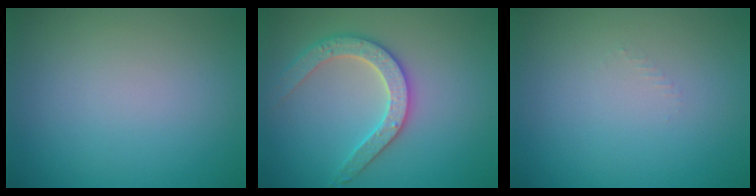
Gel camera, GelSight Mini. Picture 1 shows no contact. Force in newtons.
{"total": 3.5, "press": 3.4, "slide": 0.5}
{"total": 0.5, "press": 0.5, "slide": 0.2}